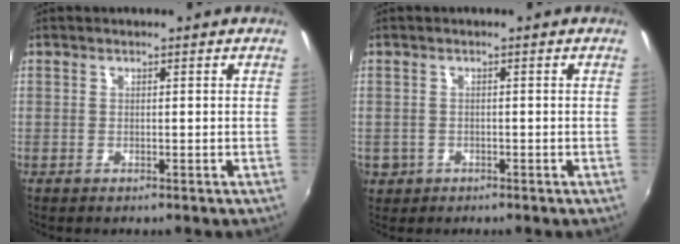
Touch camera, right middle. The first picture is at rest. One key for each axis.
{"total": 4.1, "fx": -1.4, "fy": 3.6, "fz": 1.5, "tx": -0.042, "ty": -0.004, "tz": -0.017}